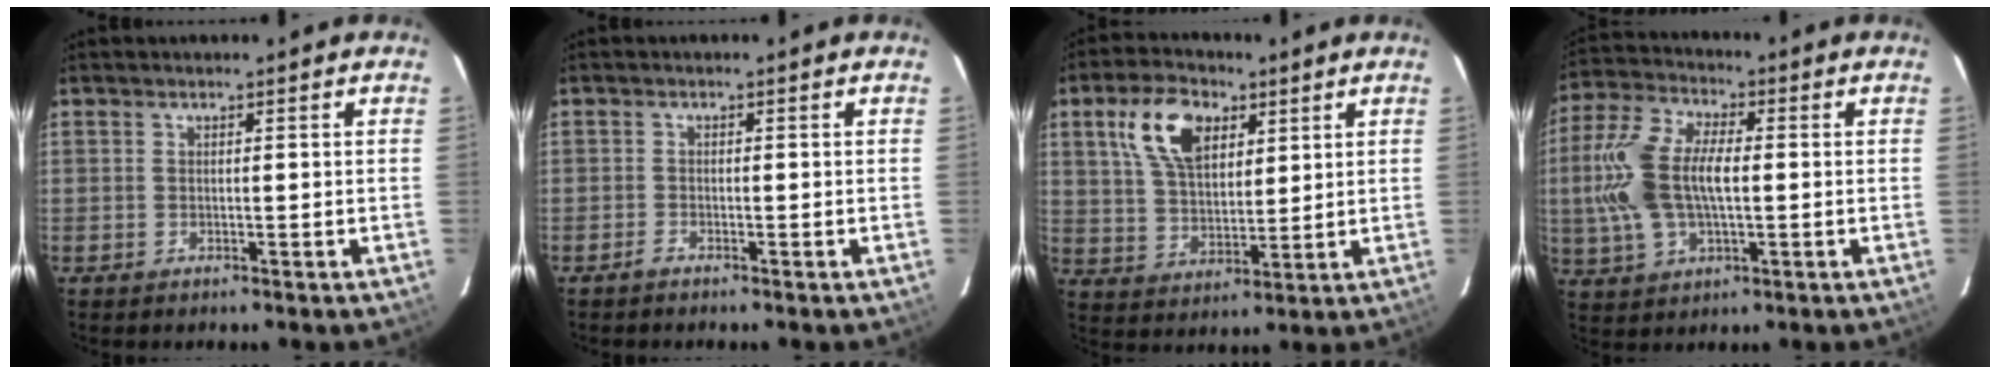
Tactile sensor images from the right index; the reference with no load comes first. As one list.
[{"total": 0.8, "force": [-0.8, 0.0, 0.2], "torque": [-0.005, -0.001, -0.018]}, {"total": 12.1, "force": [5.4, 6.9, 8.3], "torque": [-0.157, 0.025, 0.105]}, {"total": 14.3, "force": [-0.1, 7.5, 12.2], "torque": [-0.270, 0.016, -0.003]}]